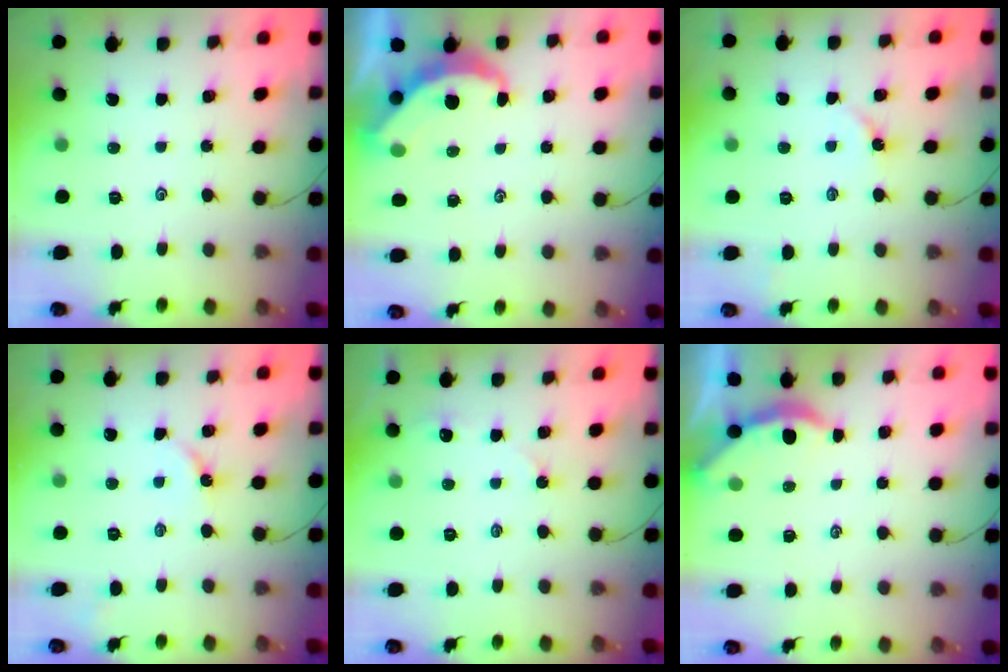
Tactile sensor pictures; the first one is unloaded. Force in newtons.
{"total": 5.5, "press": 5.5, "slide": 0.3}
{"total": 3.4, "press": 3.3, "slide": 0.7}
{"total": 3.4, "press": 3.3, "slide": 0.6}
{"total": 2.9, "press": 2.8, "slide": 0.3}
{"total": 2.3, "press": 2.3, "slide": 0.5}